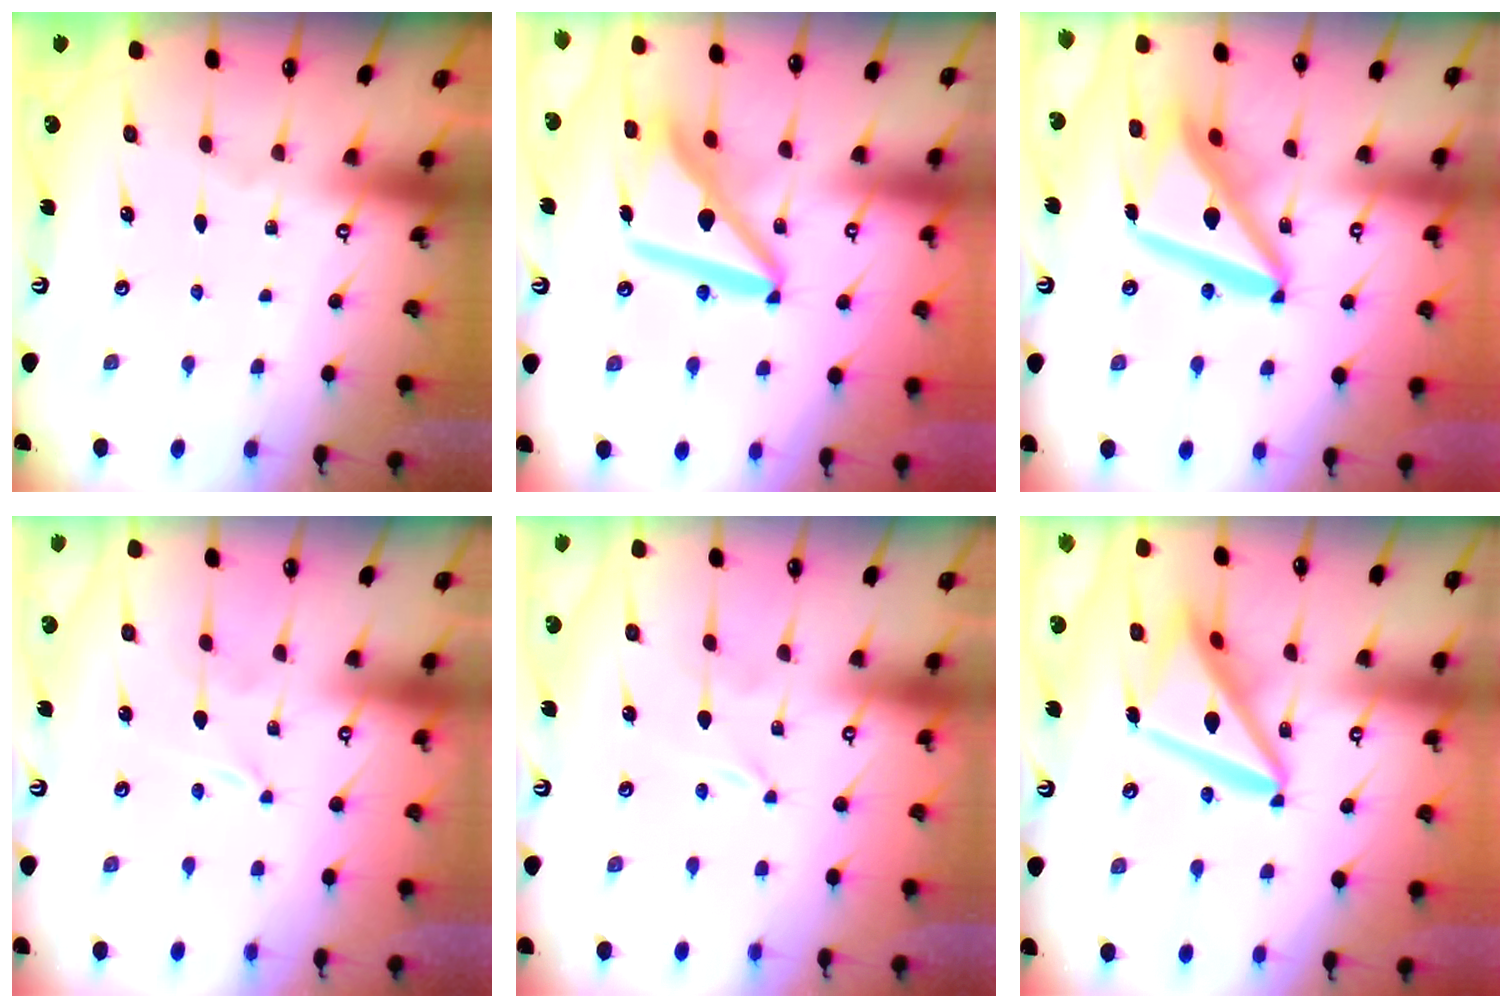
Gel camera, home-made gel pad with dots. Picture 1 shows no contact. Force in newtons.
{"total": 14.0, "press": 13.9, "slide": 1.8}
{"total": 18.2, "press": 18.1, "slide": 1.9}
{"total": 0.0}
{"total": 0.0}
{"total": 16.1, "press": 16.0, "slide": 1.8}